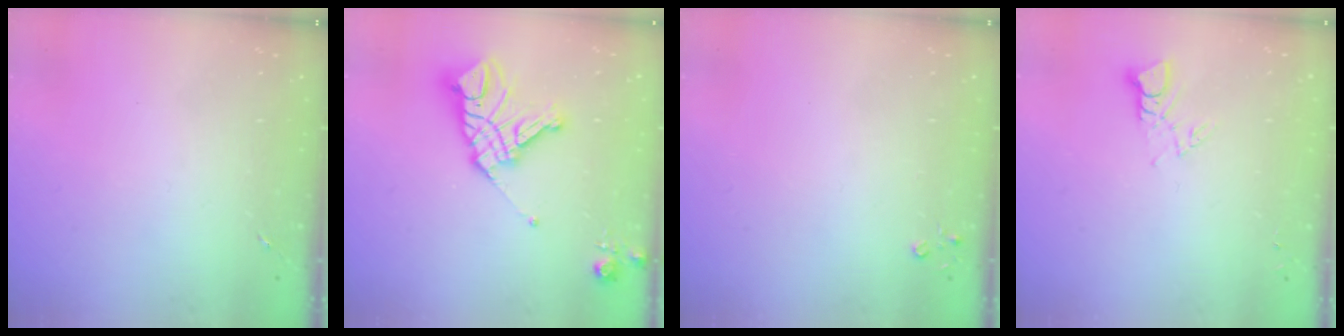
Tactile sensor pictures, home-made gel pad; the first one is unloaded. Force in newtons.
{"total": 17.1, "press": 17.0, "slide": 2.2}
{"total": 2.3, "press": 2.3, "slide": 0.3}
{"total": 3.7, "press": 3.7, "slide": 0.4}